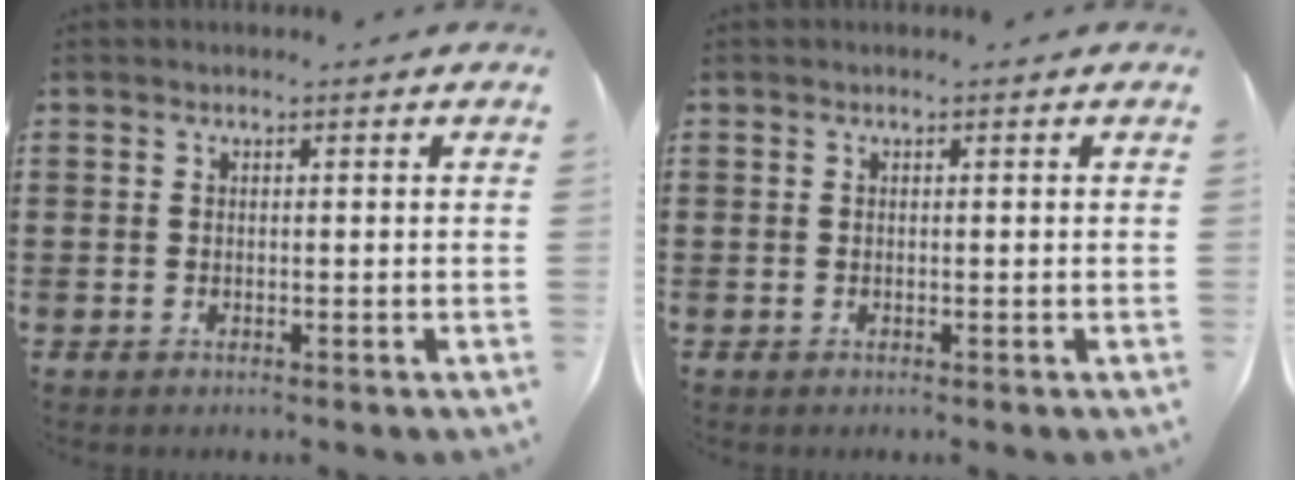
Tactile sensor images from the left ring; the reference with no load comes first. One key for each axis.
{"total": 0.0}